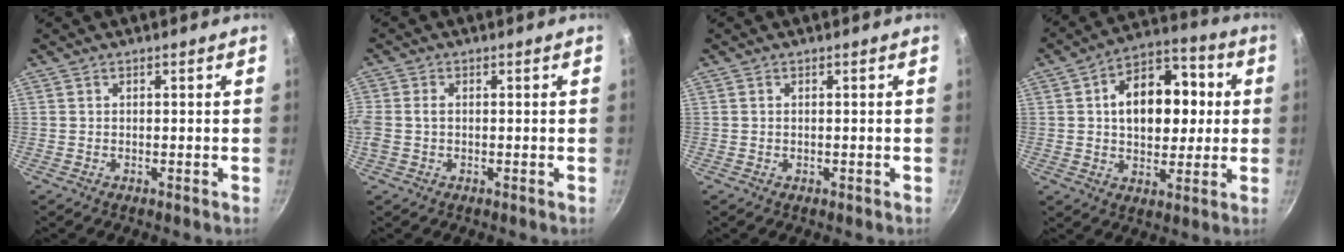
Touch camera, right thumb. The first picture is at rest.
{"total": 3.1, "force": [-0.1, 2.1, 2.3], "torque": [-0.066, 0.006, -0.003]}
{"total": 0.0}
{"total": 16.3, "force": [2.2, 10.4, 12.3], "torque": [-0.143, 0.022, 0.029]}